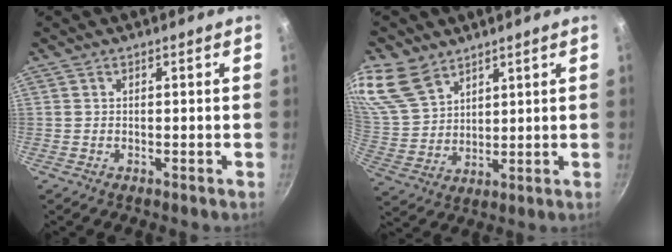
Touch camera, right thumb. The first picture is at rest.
{"total": 14.6, "force": [9.8, 9.2, 5.9], "torque": [-0.122, -0.016, 0.208]}